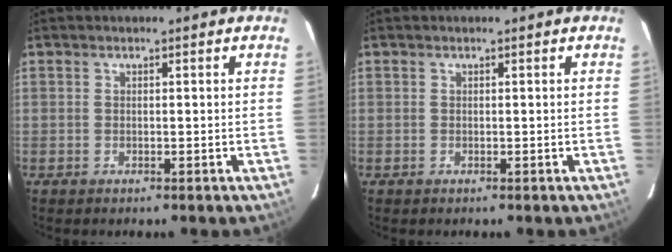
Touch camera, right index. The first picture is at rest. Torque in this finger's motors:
{"motor_torque": [0.04, -0.04, 0.00, 0.01]}